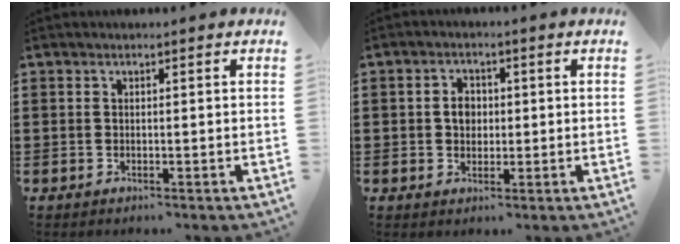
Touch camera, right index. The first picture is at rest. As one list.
[{"total": 3.0, "force": [0.1, 2.3, 2.0], "torque": [-0.043, 0.009, 0.000]}]